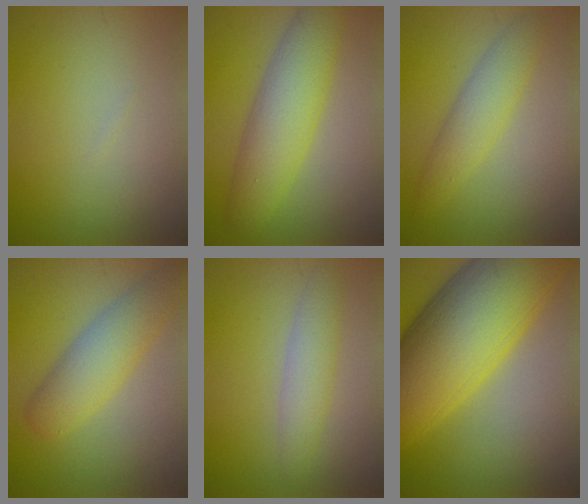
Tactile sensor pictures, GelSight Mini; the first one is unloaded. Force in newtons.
{"total": 6.2, "press": 6.2, "slide": 0.1}
{"total": 3.3, "press": 3.3, "slide": 0.1}
{"total": 4.8, "press": 4.8, "slide": 0.2}
{"total": 2.8, "press": 2.8, "slide": 0.1}
{"total": 15.0, "press": 15.0, "slide": 0.5}